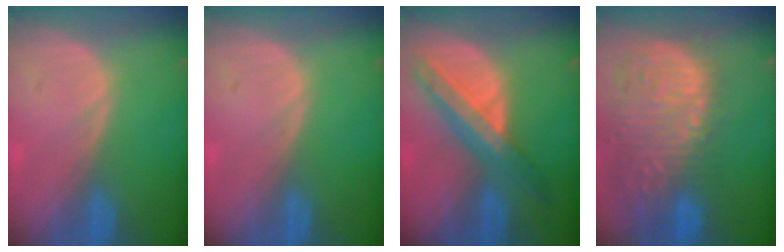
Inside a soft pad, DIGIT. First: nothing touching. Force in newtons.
{"total": 0.0}
{"total": 8.5, "press": 7.3, "slide": 4.3}
{"total": 15.3, "press": 12.6, "slide": 8.7}